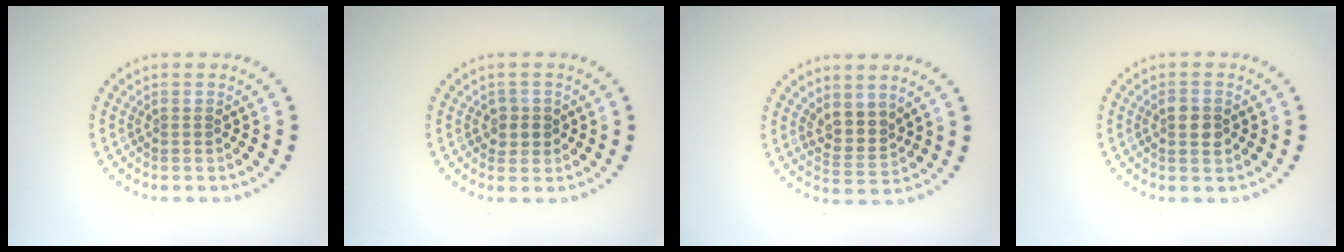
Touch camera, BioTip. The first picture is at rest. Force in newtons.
{"total": 1.6, "press": 1.4, "slide": 0.8}
{"total": 2.5, "press": 1.9, "slide": 1.5}
{"total": 1.7, "press": 1.7, "slide": 0.2}